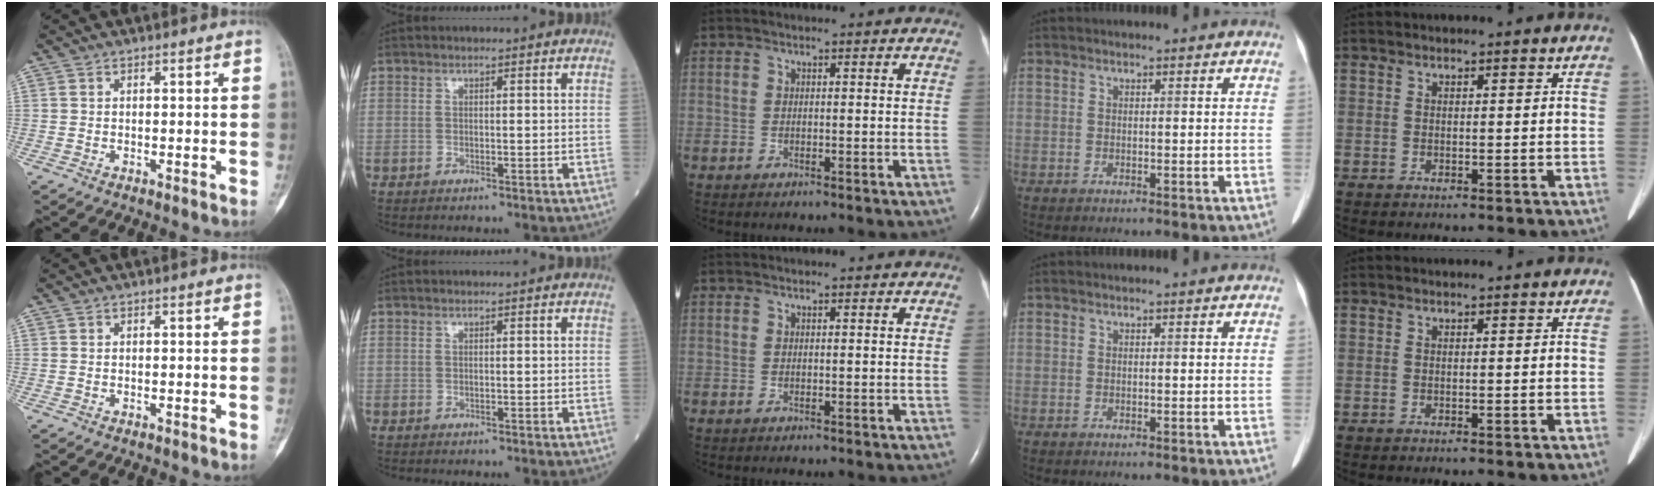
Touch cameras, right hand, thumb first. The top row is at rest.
{}